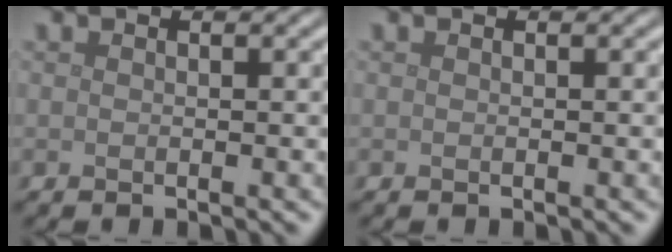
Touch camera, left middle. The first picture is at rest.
{"total": 0.0}